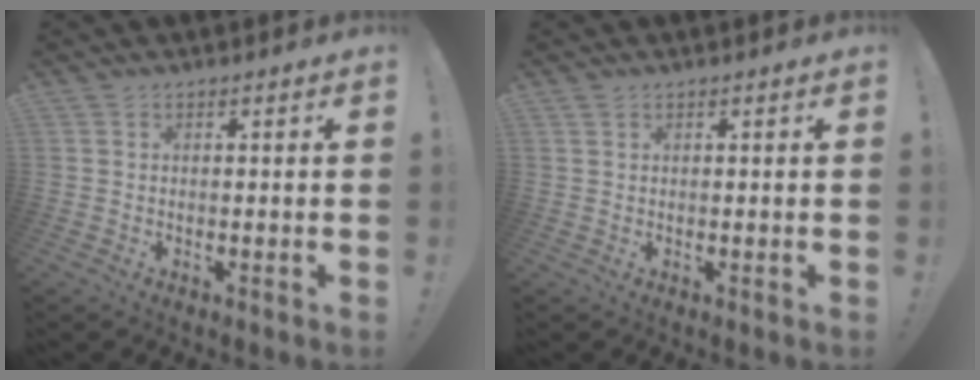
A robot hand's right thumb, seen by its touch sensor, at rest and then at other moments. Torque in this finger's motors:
{"motor_torque": [-0.01, 0.19, 0.00, 0.00, 0.00]}